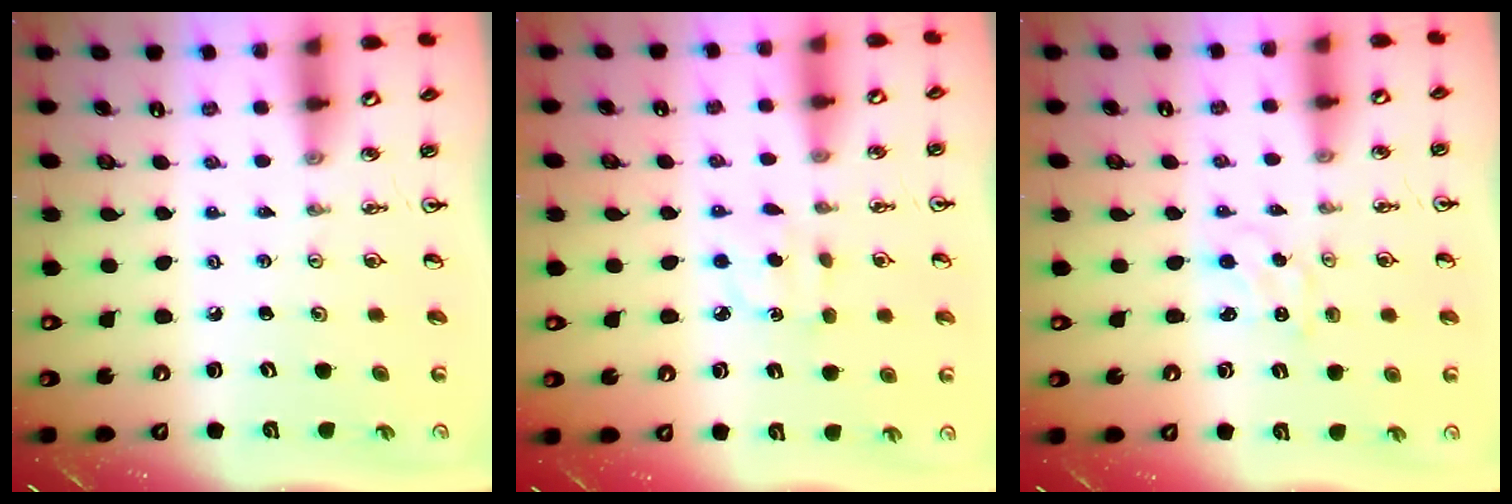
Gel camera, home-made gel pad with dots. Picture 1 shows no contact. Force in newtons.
{"total": 3.8, "press": 3.8, "slide": 0.5}
{"total": 0.8, "press": 0.7, "slide": 0.2}